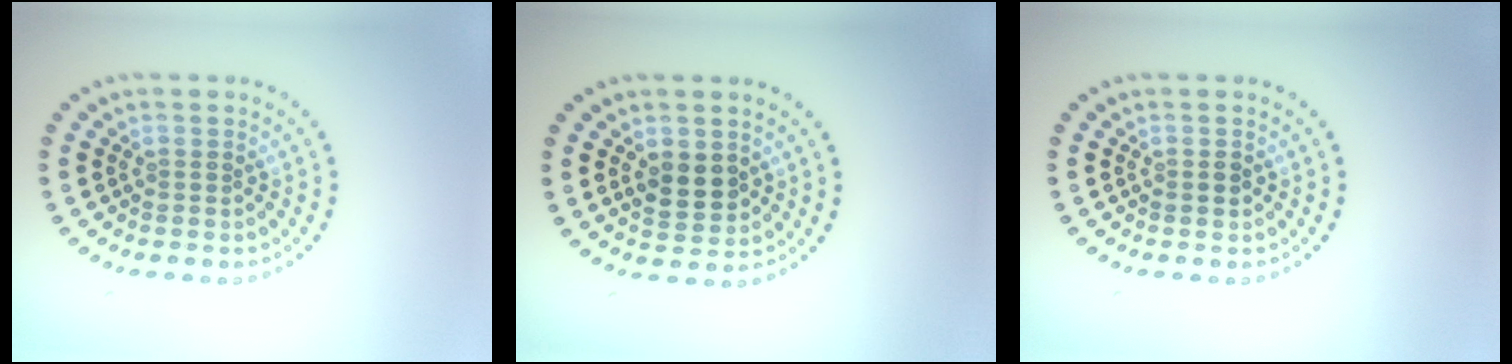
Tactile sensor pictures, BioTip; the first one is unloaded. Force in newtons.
{"total": 2.6, "press": 2.6, "slide": 0.5}
{"total": 0.9, "press": 0.9, "slide": 0.1}